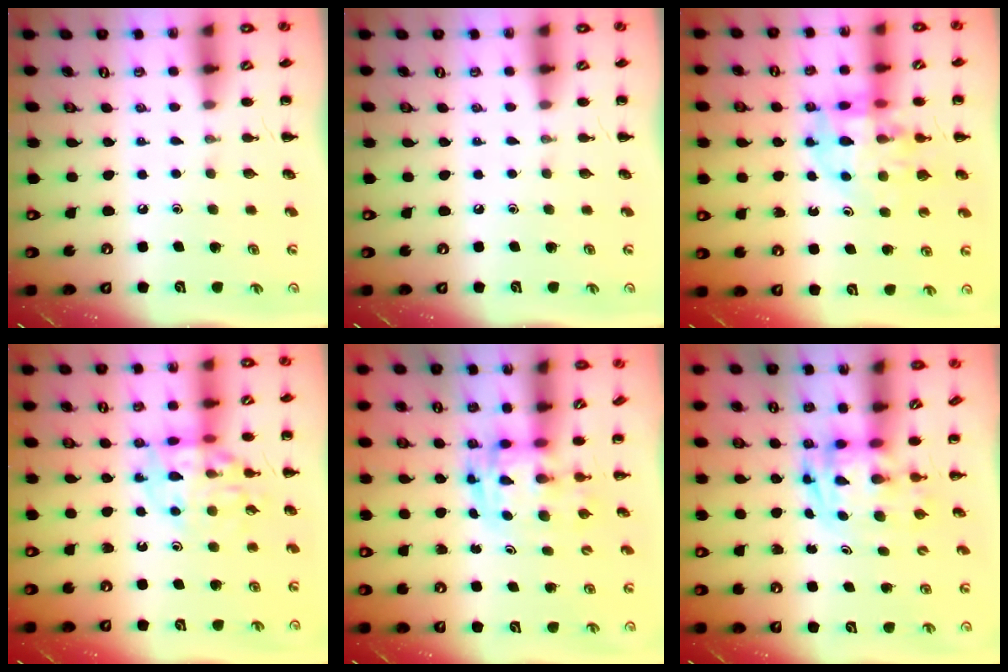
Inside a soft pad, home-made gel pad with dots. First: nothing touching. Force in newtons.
{"total": 0.0}
{"total": 12.0, "press": 11.4, "slide": 3.6}
{"total": 13.9, "press": 13.8, "slide": 1.8}
{"total": 2.8, "press": 2.7, "slide": 0.5}
{"total": 2.8, "press": 2.7, "slide": 0.5}